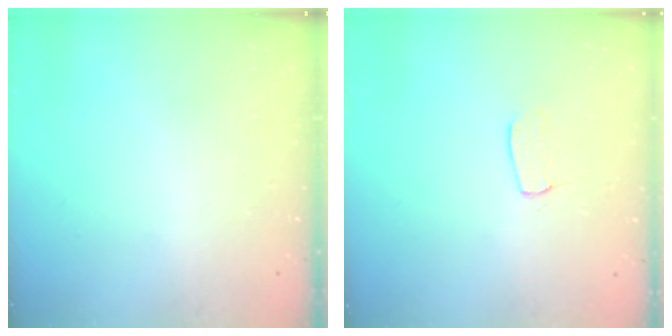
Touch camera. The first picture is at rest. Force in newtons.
{"total": 4.7, "press": 4.7, "slide": 0.3}